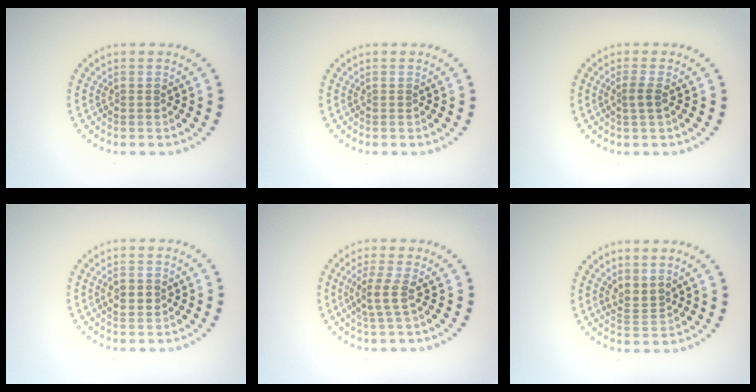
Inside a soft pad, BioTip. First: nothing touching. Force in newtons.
{"total": 0.0}
{"total": 1.2, "press": 1.0, "slide": 0.8}
{"total": 2.1, "press": 2.1, "slide": 0.1}
{"total": 2.2, "press": 1.7, "slide": 1.4}
{"total": 1.8, "press": 1.4, "slide": 1.2}